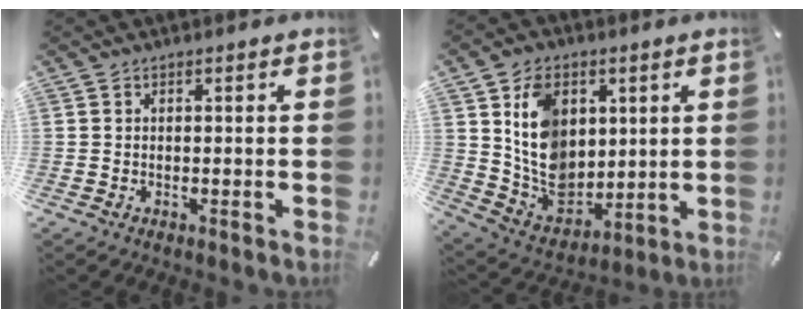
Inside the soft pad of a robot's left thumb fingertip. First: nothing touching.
{"total": 13.5, "force": [3.4, 11.0, 7.1], "torque": [-0.149, -0.011, 0.069]}